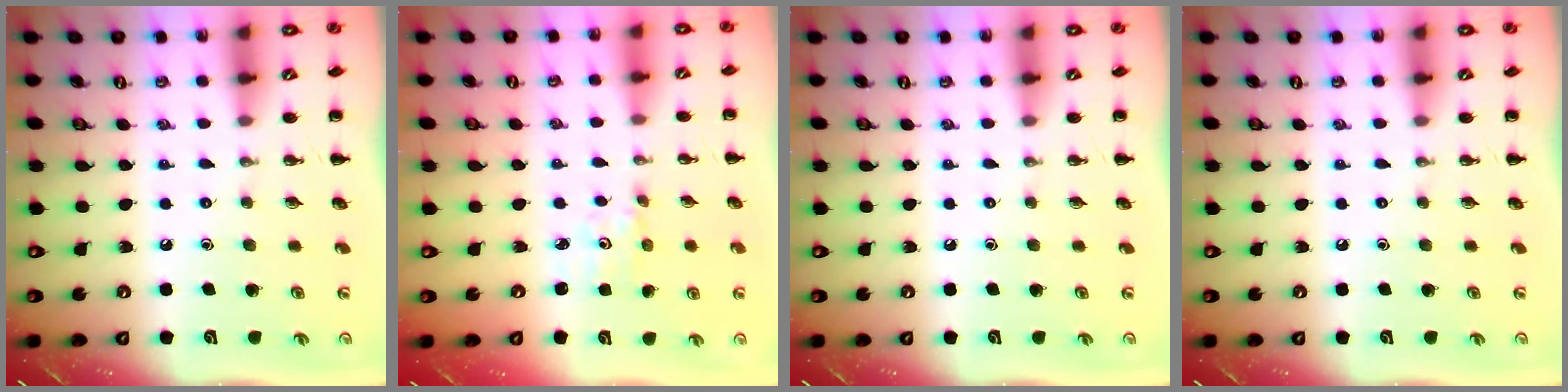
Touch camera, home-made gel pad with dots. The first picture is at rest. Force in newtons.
{"total": 1.6, "press": 1.6, "slide": 0.2}
{"total": 0.0}
{"total": 0.0}